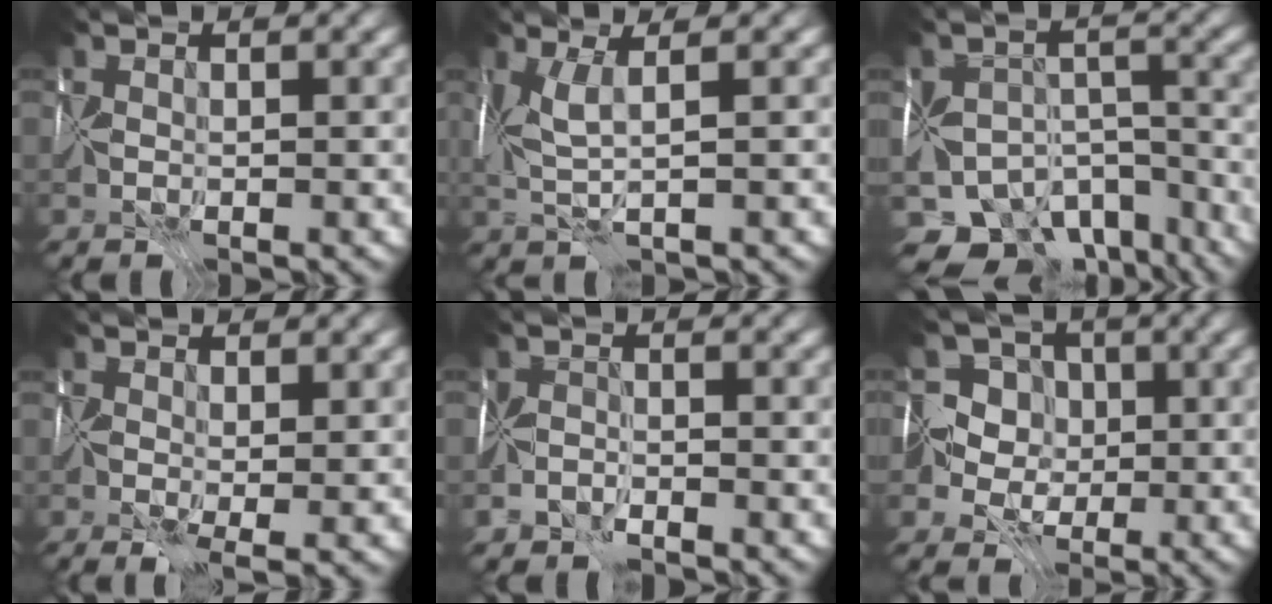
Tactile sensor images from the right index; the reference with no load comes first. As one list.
[{"total": 2.8, "force": [0.8, 0.3, 2.7], "torque": [-0.062, 0.004, 0.012]}, {"total": 11.9, "force": [-9.0, 6.5, 4.1], "torque": [-0.052, -0.007, -0.116]}, {"total": 3.0, "force": [-0.1, 0.9, 2.9], "torque": [-0.050, -0.005, -0.008]}, {"total": 2.1, "force": [-1.9, 0.8, 0.4], "torque": [-0.006, 0.000, -0.046]}, {"total": 6.3, "force": [0.4, 5.7, 2.7], "torque": [-0.032, 0.027, -0.033]}]